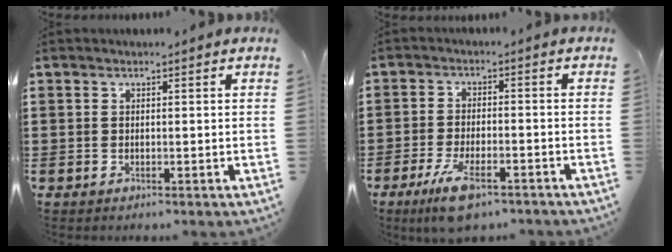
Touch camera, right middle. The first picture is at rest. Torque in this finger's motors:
{"motor_torque": [1.68, -0.46, 0.56, 0.21]}